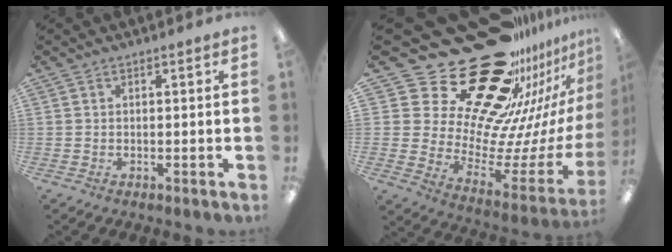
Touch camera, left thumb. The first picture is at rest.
{"total": 32.8, "force": [23.6, 15.4, 16.9], "torque": [-0.241, -0.212, 0.451]}